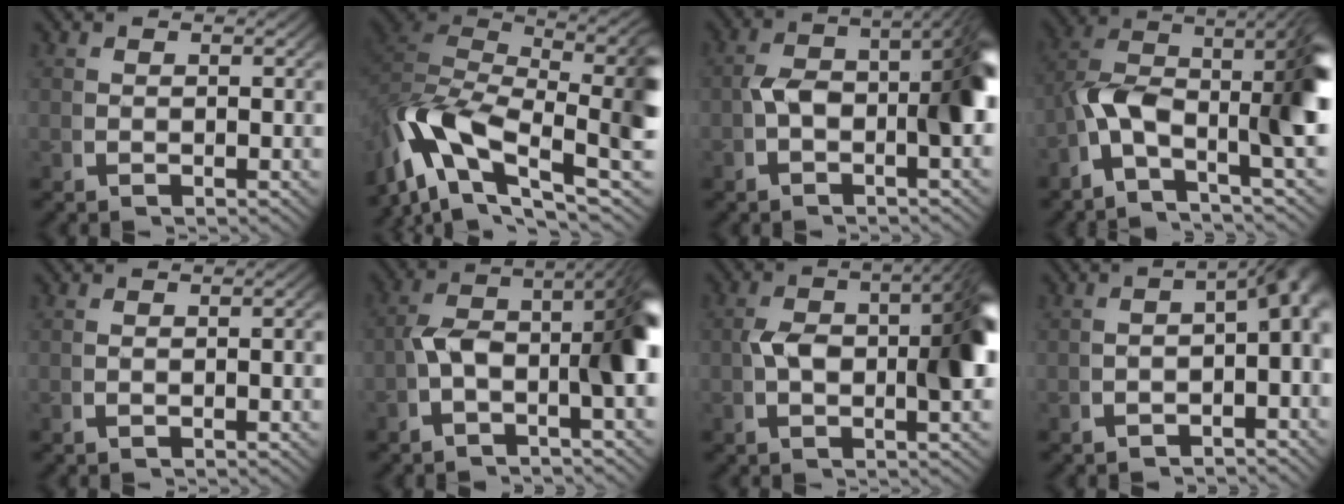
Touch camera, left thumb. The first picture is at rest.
{"total": 15.2, "force": [-0.7, 9.6, 11.8], "torque": [-0.240, -0.038, -0.004]}
{"total": 8.9, "force": [0.0, 4.4, 7.7], "torque": [-0.110, 0.000, -0.010]}
{"total": 11.9, "force": [-0.9, 7.2, 9.4], "torque": [-0.185, -0.040, -0.017]}
{"total": 1.0, "force": [-0.4, 0.2, 0.9], "torque": [-0.018, 0.001, -0.008]}
{"total": 9.8, "force": [-0.6, 5.1, 8.4], "torque": [-0.128, -0.014, -0.020]}
{"total": 9.9, "force": [0.4, 4.7, 8.6], "torque": [-0.128, -0.001, -0.001]}
{"total": 5.6, "force": [-1.1, 2.6, 4.8], "torque": [-0.060, -0.007, -0.016]}